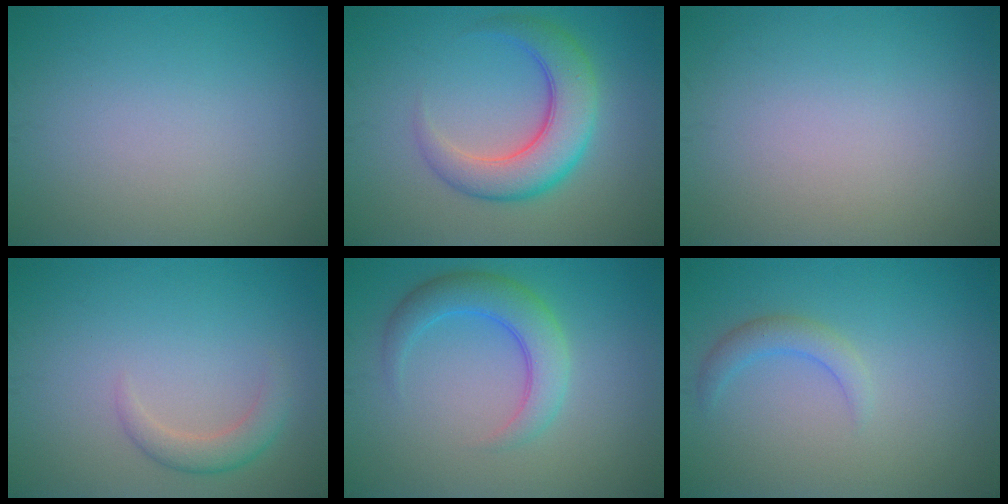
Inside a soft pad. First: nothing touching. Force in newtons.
{"total": 6.2, "press": 6.2, "slide": 0.3}
{"total": 0.0}
{"total": 2.2, "press": 2.2, "slide": 0.1}
{"total": 4.2, "press": 4.2, "slide": 0.1}
{"total": 1.9, "press": 1.9, "slide": 0.2}